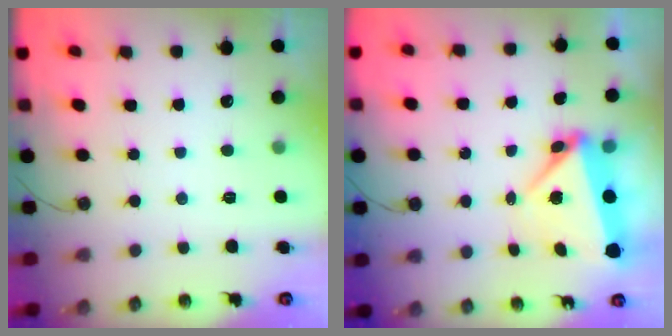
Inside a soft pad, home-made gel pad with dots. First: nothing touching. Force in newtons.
{"total": 7.0, "press": 6.9, "slide": 0.7}